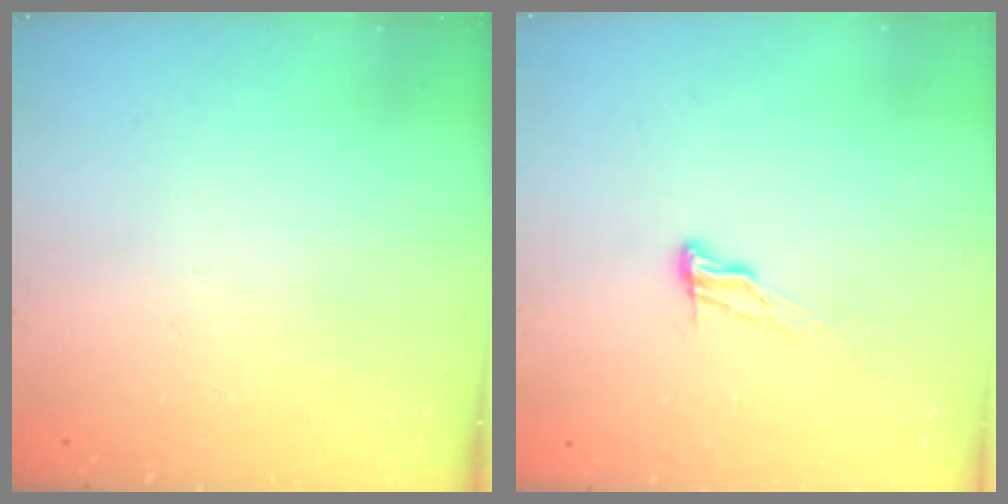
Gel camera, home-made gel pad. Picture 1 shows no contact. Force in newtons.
{"total": 5.1, "press": 5.1, "slide": 0.5}